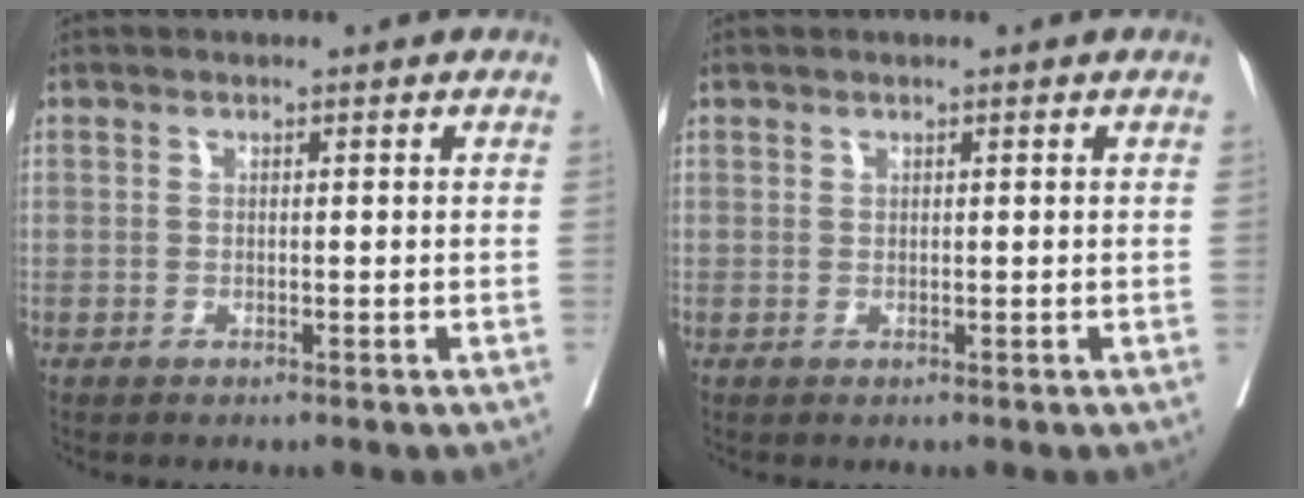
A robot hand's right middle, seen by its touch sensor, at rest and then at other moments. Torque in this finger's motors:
{"motor_torque": [-0.13, 0.13, 0.04, 0.00]}